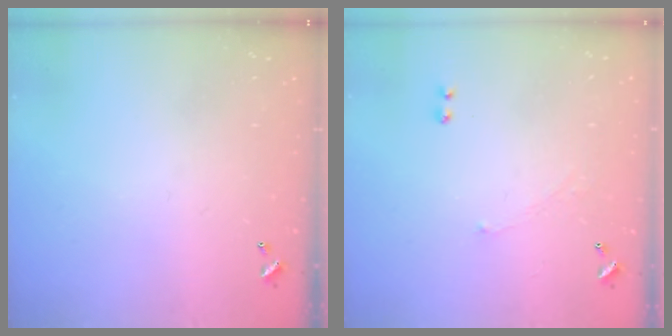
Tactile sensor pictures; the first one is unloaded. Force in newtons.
{"total": 1.0, "press": 0.7, "slide": 0.6}